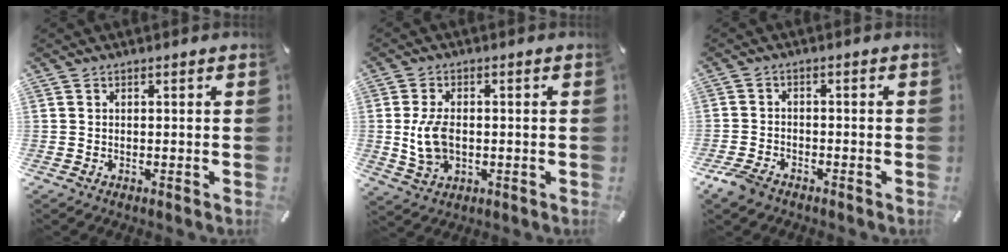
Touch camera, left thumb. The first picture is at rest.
{"total": 8.3, "force": [-0.4, 5.4, 6.3], "torque": [-0.152, -0.004, -0.007]}
{"total": 4.2, "force": [-3.3, 2.0, 1.6], "torque": [-0.050, 0.011, -0.067]}